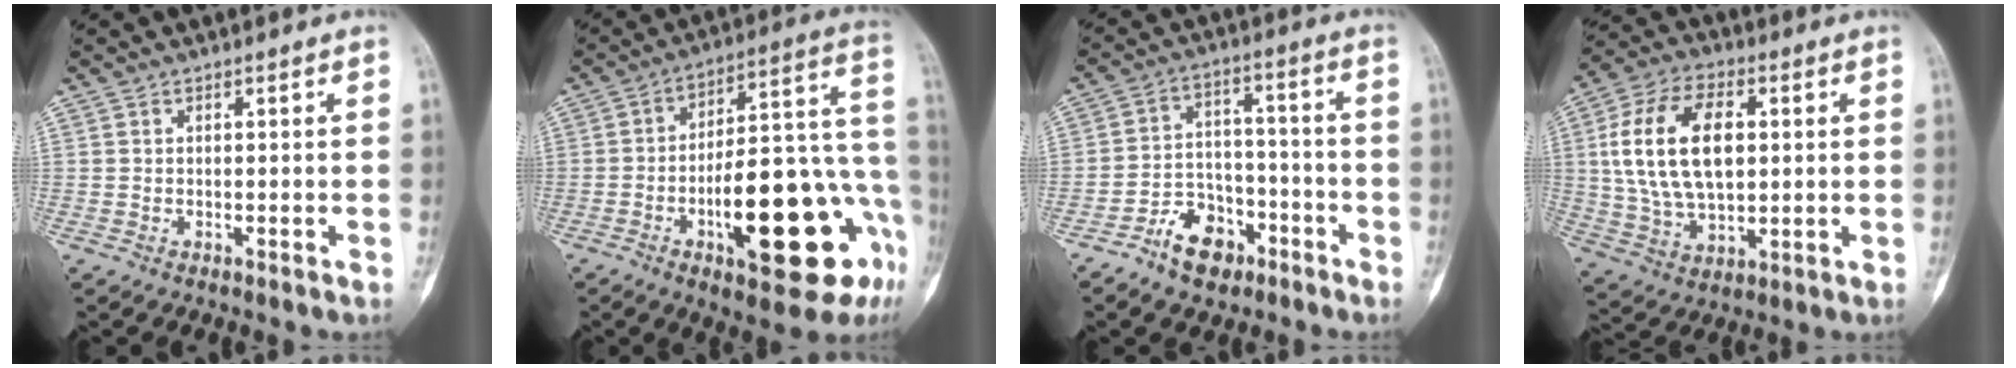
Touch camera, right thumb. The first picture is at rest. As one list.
[{"total": 25.9, "force": [-8.8, 8.9, 22.7], "torque": [-0.265, 0.044, -0.114]}, {"total": 9.9, "force": [-6.2, 6.3, 4.4], "torque": [-0.040, 0.055, -0.109]}, {"total": 18.6, "force": [2.9, 11.0, 14.7], "torque": [-0.259, 0.005, 0.055]}]